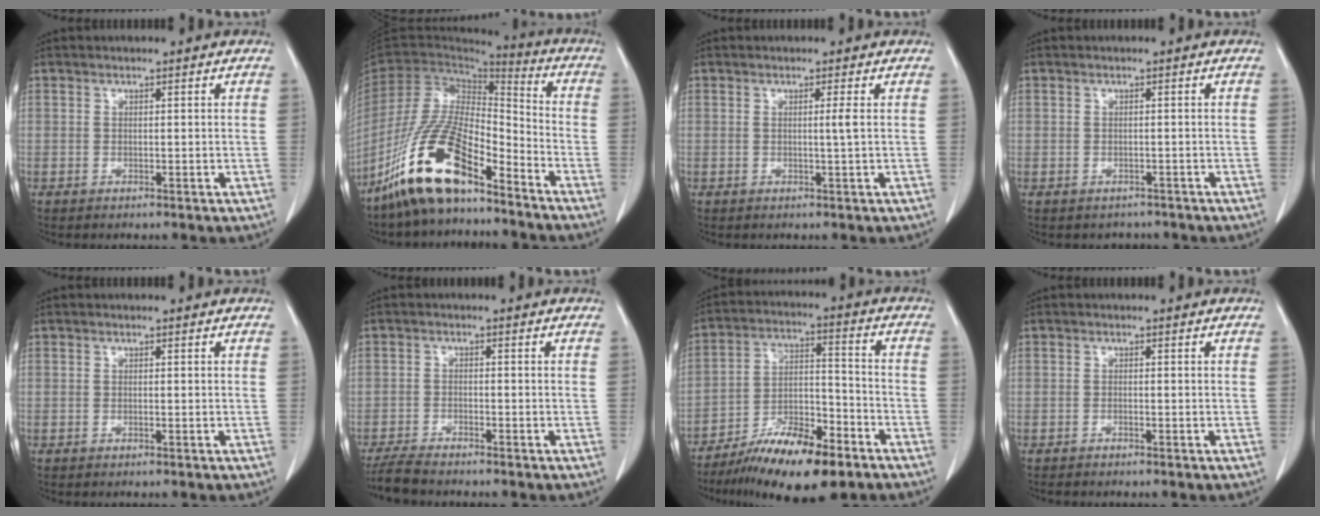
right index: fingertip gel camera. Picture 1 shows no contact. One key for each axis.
{"total": 15.2, "fx": -10.6, "fy": 4.3, "fz": 10.0, "tx": -0.201, "ty": 0.006, "tz": -0.199}
{"total": 1.3, "fx": 0.2, "fy": -0.5, "fz": 1.2, "tx": -0.022, "ty": -0.002, "tz": 0.001}
{"total": 2.2, "fx": -1.6, "fy": 1.5, "fz": -0.2, "tx": -0.003, "ty": 0.006, "tz": -0.025}
{"total": 0.0}
{"total": 4.4, "fx": -4.0, "fy": 0.4, "fz": 1.7, "tx": -0.030, "ty": -0.015, "tz": -0.075}
{"total": 14.4, "fx": -9.9, "fy": 3.8, "fz": 9.7, "tx": -0.162, "ty": 0.003, "tz": -0.168}
{"total": 1.1, "fx": -1.0, "fy": 0.1, "fz": 0.4, "tx": -0.008, "ty": 0.000, "tz": -0.014}